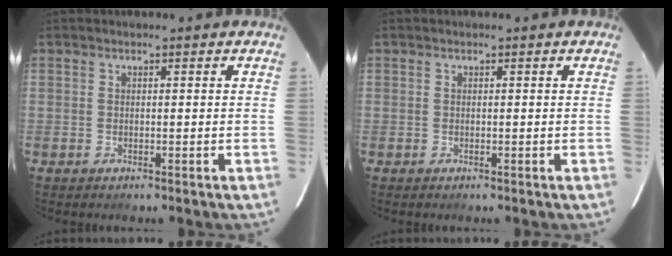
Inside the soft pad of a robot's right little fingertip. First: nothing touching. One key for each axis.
{"total": 0.0}